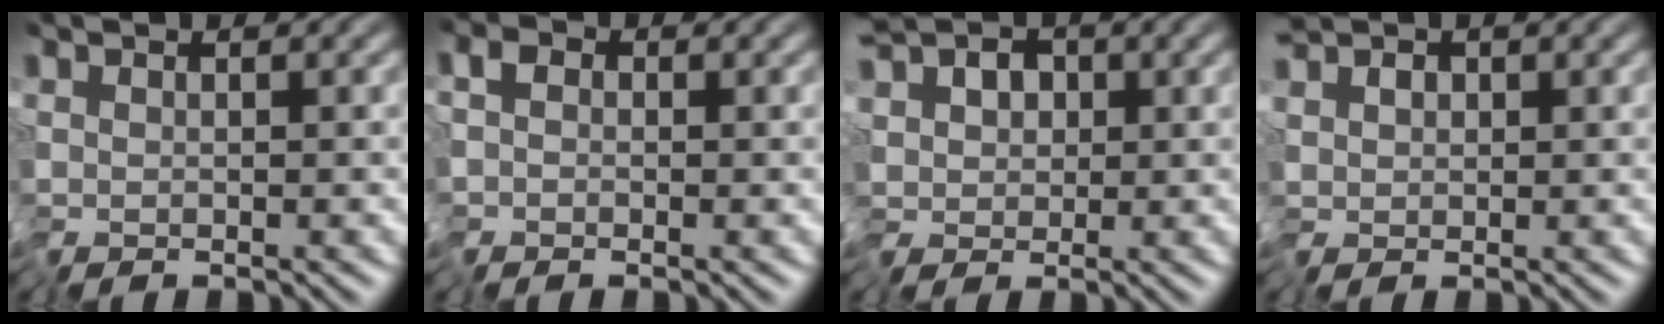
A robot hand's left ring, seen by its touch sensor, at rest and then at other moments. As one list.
[{"total": 1.0, "force": [-0.6, 0.8, 0.0], "torque": [0.004, 0.000, -0.014]}, {"total": 4.0, "force": [-0.5, 2.7, 2.9], "torque": [-0.057, -0.005, -0.013]}, {"total": 1.9, "force": [0.0, 1.1, 1.6], "torque": [-0.037, 0.000, -0.005]}]